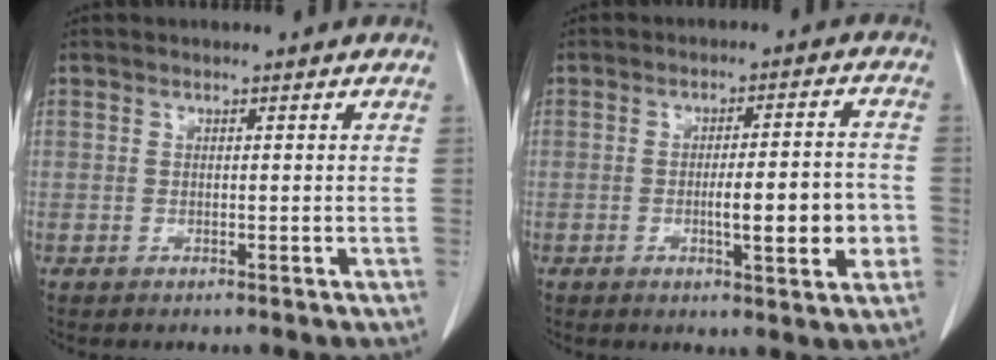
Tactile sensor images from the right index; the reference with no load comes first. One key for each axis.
{"total": 9.0, "fx": -2.1, "fy": 1.4, "fz": 8.7, "tx": -0.125, "ty": 0.005, "tz": -0.026}